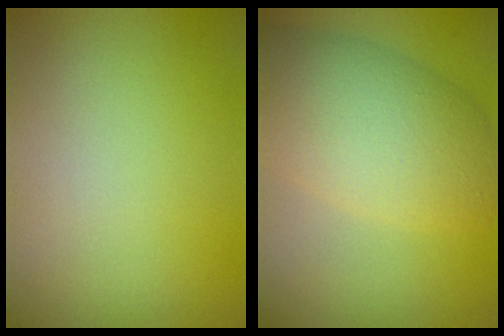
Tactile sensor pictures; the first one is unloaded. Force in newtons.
{"total": 7.8, "press": 7.8, "slide": 0.3}